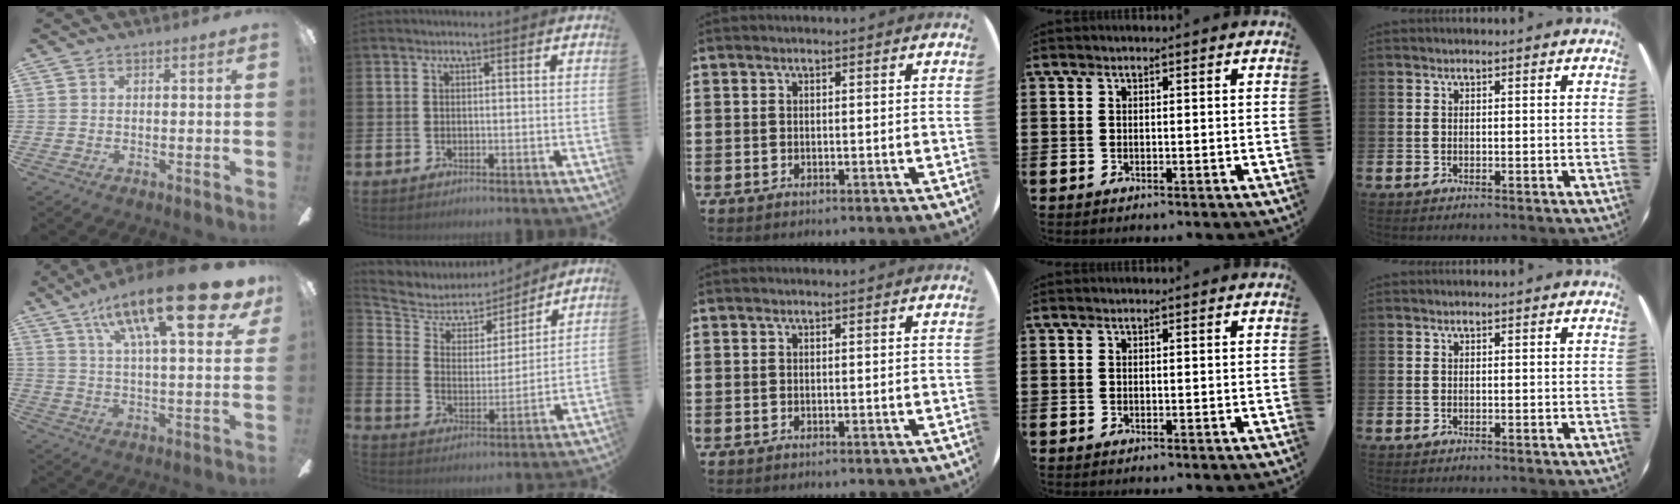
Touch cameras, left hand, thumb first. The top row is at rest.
{"thumb": {"total": 23.7, "force": [13.5, 6.8, 18.2], "torque": [-0.281, -0.065, 0.209]}, "index": {"total": 5.5, "force": [4.8, 2.7, 0.5], "torque": [-0.047, -0.037, 0.079]}}